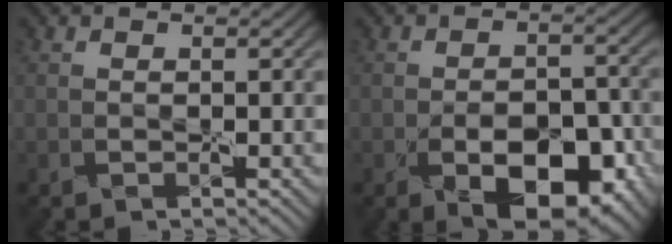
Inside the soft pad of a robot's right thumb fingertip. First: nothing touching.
{"total": 8.6, "force": [-4.3, 4.2, 6.2], "torque": [-0.089, -0.004, -0.060]}